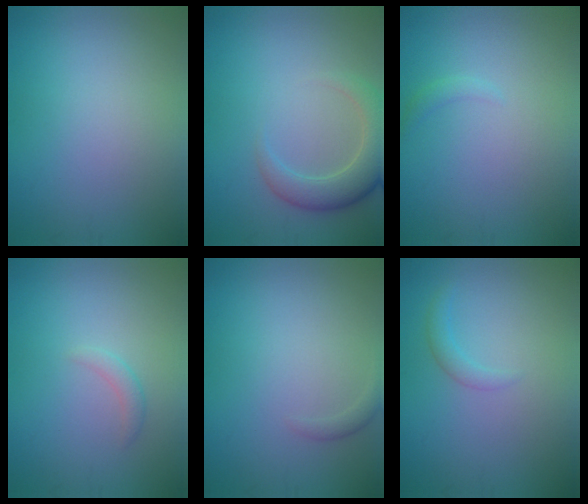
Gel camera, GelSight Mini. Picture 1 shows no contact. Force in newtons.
{"total": 4.2, "press": 4.2, "slide": 0.5}
{"total": 0.8, "press": 0.8, "slide": 0.1}
{"total": 1.0, "press": 1.0, "slide": 0.0}
{"total": 0.8, "press": 0.8, "slide": 0.1}
{"total": 1.2, "press": 1.2, "slide": 0.1}